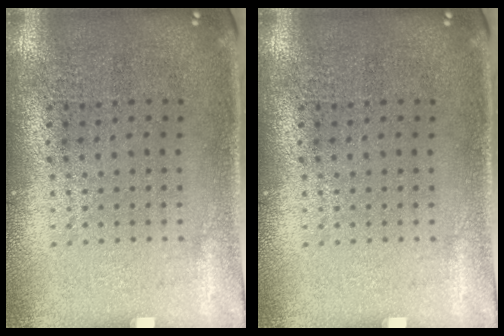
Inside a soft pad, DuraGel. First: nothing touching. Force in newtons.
{"total": 0.0}